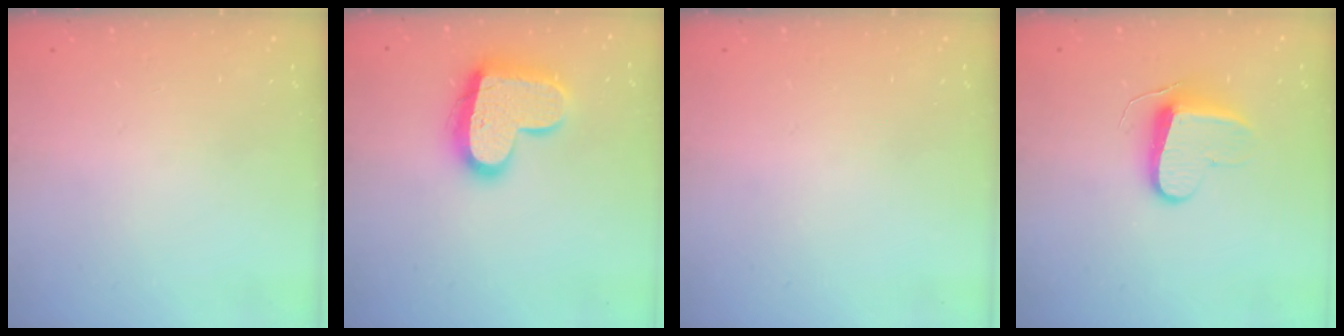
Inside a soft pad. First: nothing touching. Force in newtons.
{"total": 17.6, "press": 17.5, "slide": 1.3}
{"total": 0.0}
{"total": 9.5, "press": 9.5, "slide": 0.2}